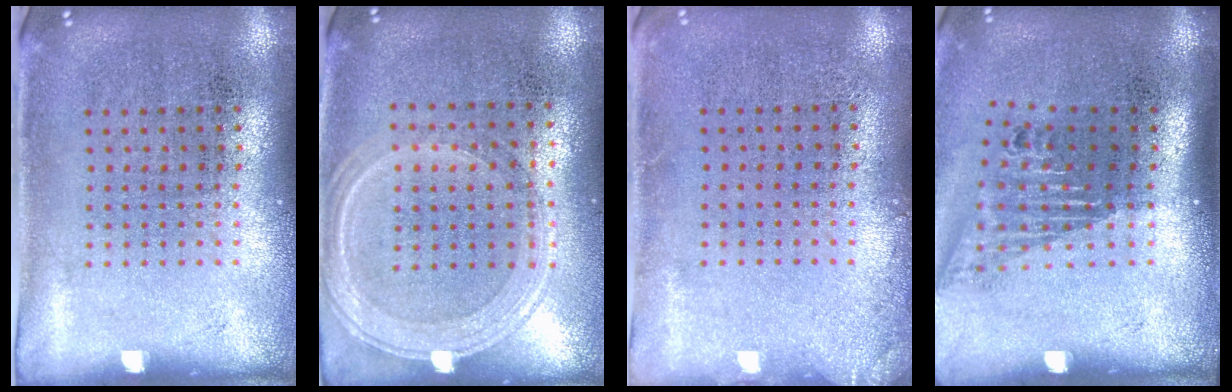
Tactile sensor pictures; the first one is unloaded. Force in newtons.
{"total": 1.2, "press": 1.2, "slide": 0.3}
{"total": 1.1, "press": 1.0, "slide": 0.2}
{"total": 1.6, "press": 1.2, "slide": 1.1}